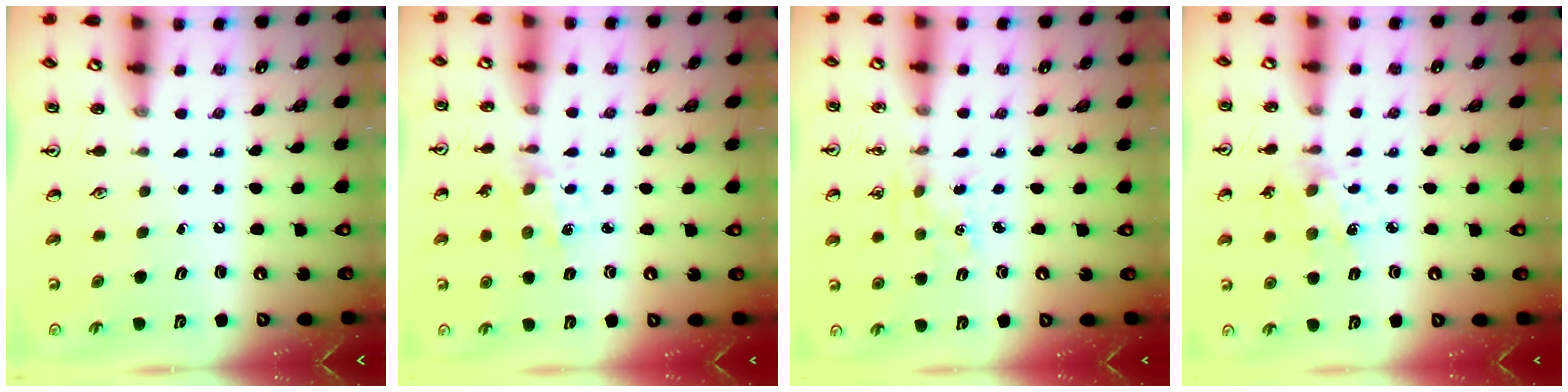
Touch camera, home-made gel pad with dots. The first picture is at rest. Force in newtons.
{"total": 1.7, "press": 1.6, "slide": 0.3}
{"total": 1.0, "press": 1.0, "slide": 0.1}
{"total": 2.9, "press": 2.9, "slide": 0.2}